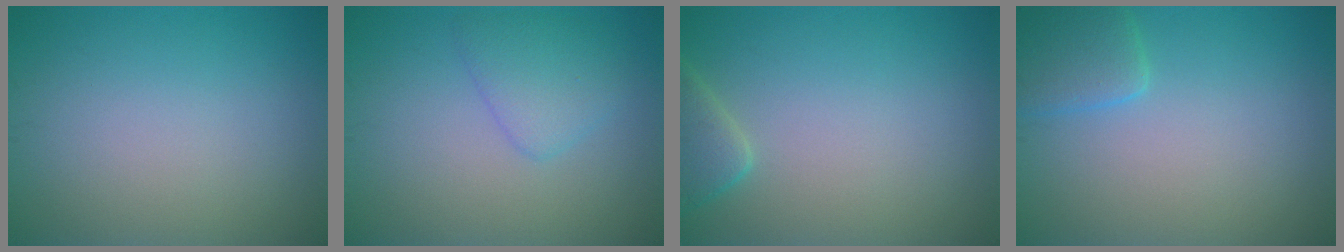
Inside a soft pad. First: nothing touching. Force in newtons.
{"total": 2.7, "press": 2.7, "slide": 0.0}
{"total": 2.4, "press": 2.4, "slide": 0.3}
{"total": 2.6, "press": 2.6, "slide": 0.2}